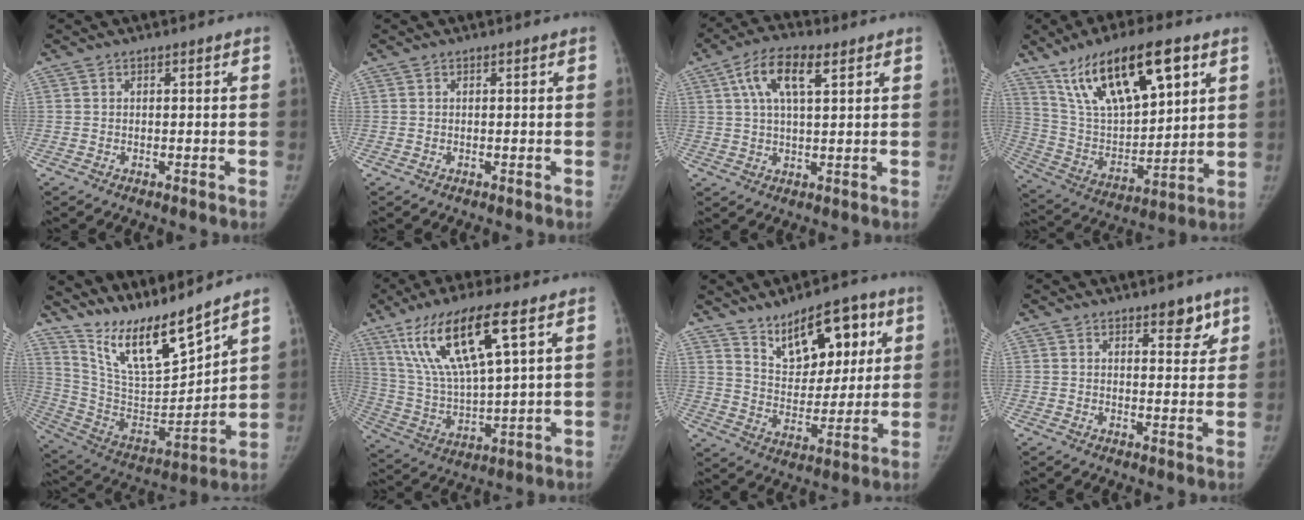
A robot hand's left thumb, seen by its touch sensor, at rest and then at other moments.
{"total": 0.0}
{"total": 9.5, "force": [4.0, 3.8, 7.7], "torque": [-0.146, 0.008, 0.071]}
{"total": 21.8, "force": [11.7, 8.6, 16.2], "torque": [-0.251, -0.033, 0.222]}
{"total": 17.2, "force": [14.6, 2.6, 8.8], "torque": [-0.132, -0.090, 0.286]}
{"total": 18.0, "force": [8.8, 4.2, 15.1], "torque": [-0.300, -0.024, 0.174]}
{"total": 15.0, "force": [7.8, 7.8, 10.1], "torque": [-0.112, -0.034, 0.138]}
{"total": 4.7, "force": [3.0, 2.2, 3.0], "torque": [-0.013, -0.018, 0.038]}